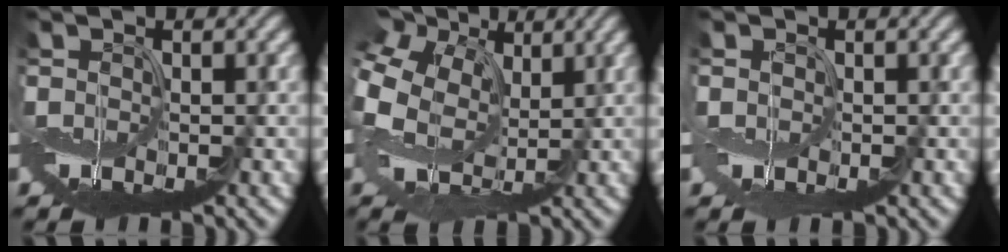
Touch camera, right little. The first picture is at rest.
{"total": 11.0, "force": [3.4, 7.9, 7.0], "torque": [-0.195, 0.029, 0.068]}
{"total": 1.2, "force": [0.2, 1.1, 0.2], "torque": [-0.005, -0.001, 0.004]}